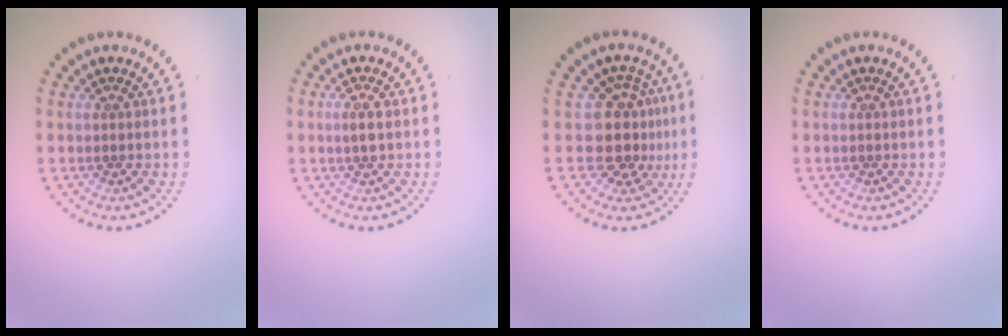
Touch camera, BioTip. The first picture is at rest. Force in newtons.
{"total": 1.2, "press": 1.2, "slide": 0.2}
{"total": 4.0, "press": 3.1, "slide": 2.6}
{"total": 0.0}